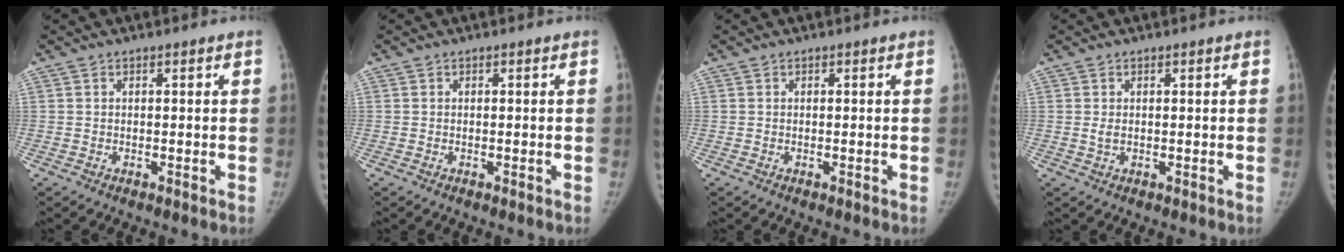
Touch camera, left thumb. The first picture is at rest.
{"total": 0.0}
{"total": 0.0}
{"total": 1.4, "force": [0.3, 0.7, 1.2], "torque": [-0.025, 0.002, 0.010]}